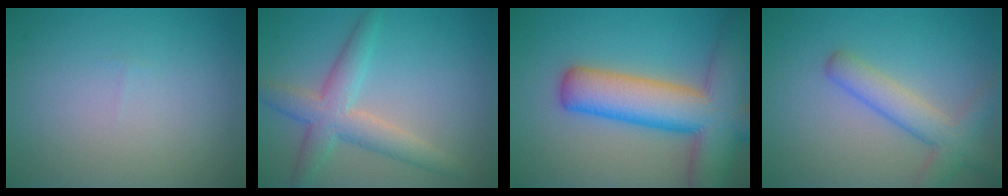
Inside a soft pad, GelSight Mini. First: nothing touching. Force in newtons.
{"total": 4.5, "press": 4.5, "slide": 0.0}
{"total": 11.7, "press": 11.7, "slide": 0.7}
{"total": 4.2, "press": 4.2, "slide": 0.2}